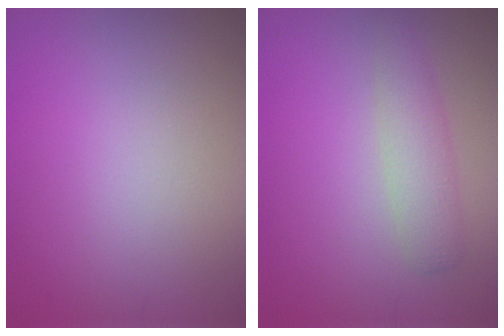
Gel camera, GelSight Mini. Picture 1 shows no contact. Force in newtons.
{"total": 2.6, "press": 2.6, "slide": 0.0}